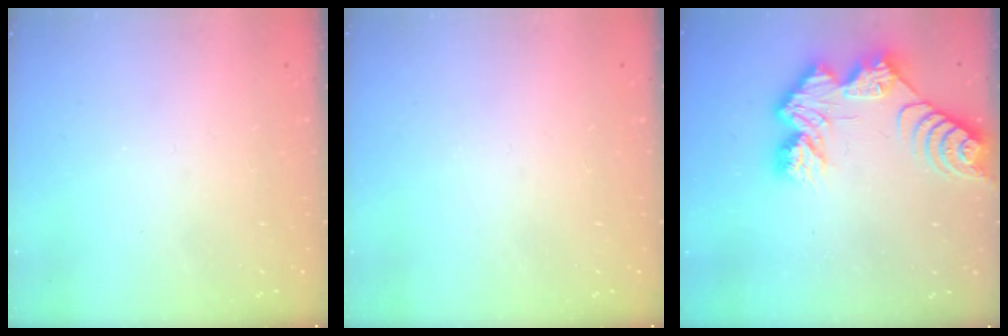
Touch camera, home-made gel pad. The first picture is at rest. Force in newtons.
{"total": 0.0}
{"total": 12.9, "press": 12.9, "slide": 1.0}